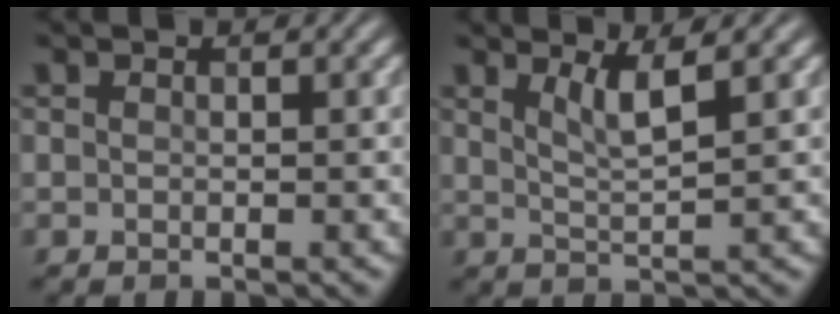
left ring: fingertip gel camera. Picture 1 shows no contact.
{"total": 2.6, "force": [1.4, 0.5, 2.1], "torque": [-0.033, -0.004, 0.028]}